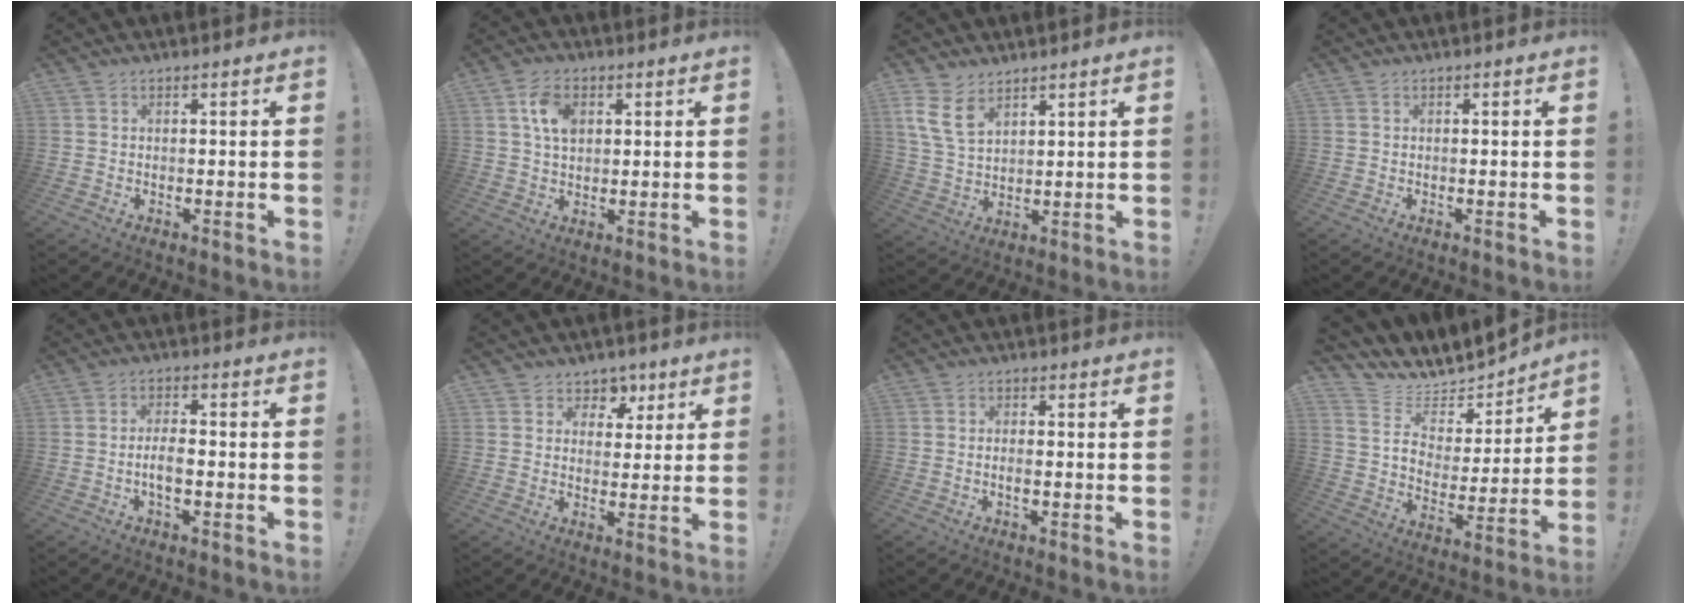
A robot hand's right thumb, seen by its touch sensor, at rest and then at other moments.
{"total": 8.0, "force": [2.5, 5.3, 5.4], "torque": [-0.090, 0.007, 0.049]}
{"total": 8.7, "force": [5.1, 4.9, 5.1], "torque": [-0.102, -0.015, 0.105]}
{"total": 0.0}
{"total": 5.2, "force": [-1.6, 2.1, 4.5], "torque": [-0.085, 0.001, -0.032]}
{"total": 5.9, "force": [2.5, 5.2, 0.6], "torque": [0.001, -0.016, 0.052]}
{"total": 2.0, "force": [-0.8, 0.6, 1.7], "torque": [-0.025, -0.001, -0.015]}
{"total": 10.8, "force": [9.5, 4.7, 2.2], "torque": [-0.049, -0.087, 0.172]}